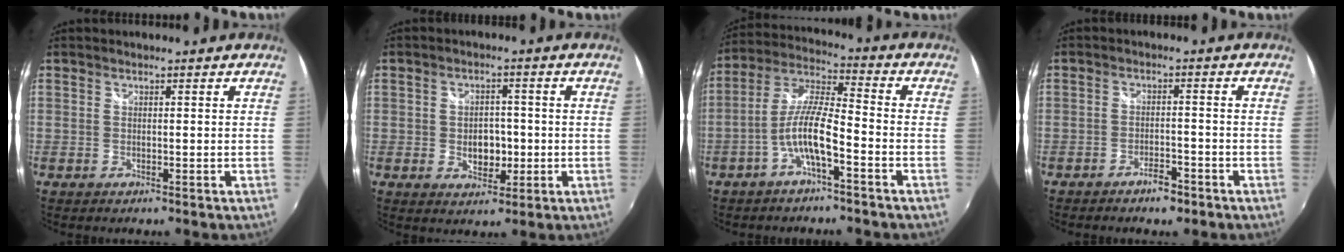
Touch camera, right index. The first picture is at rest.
{"total": 5.5, "force": [-0.8, 4.0, 3.7], "torque": [-0.060, -0.002, -0.009]}
{"total": 8.8, "force": [-4.0, 1.6, 7.6], "torque": [-0.169, 0.011, -0.077]}
{"total": 3.7, "force": [-2.9, 1.3, 1.8], "torque": [-0.044, -0.001, -0.045]}